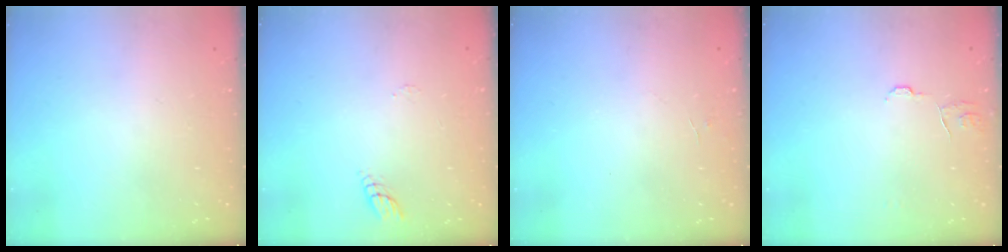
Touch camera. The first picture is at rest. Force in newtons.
{"total": 6.6, "press": 6.5, "slide": 0.8}
{"total": 3.9, "press": 3.9, "slide": 0.3}
{"total": 7.0, "press": 6.9, "slide": 0.5}